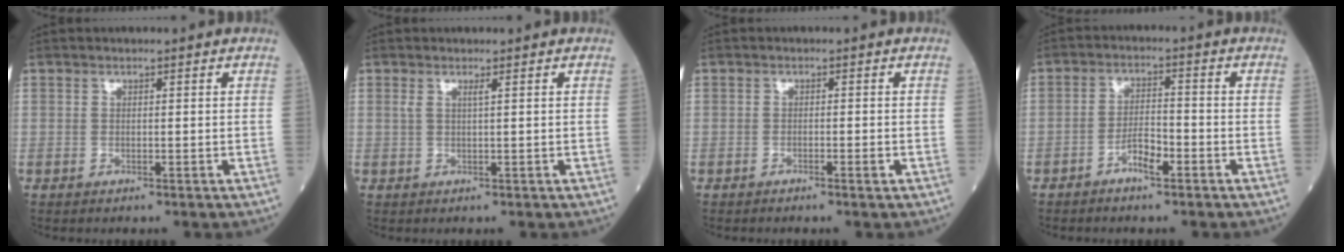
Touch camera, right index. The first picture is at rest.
{"total": 1.0, "force": [0.4, -0.2, 0.9], "torque": [-0.022, 0.002, 0.010]}
{"total": 1.1, "force": [-0.7, 0.0, 0.8], "torque": [-0.016, 0.001, -0.012]}
{"total": 3.9, "force": [-2.4, 1.0, 2.9], "torque": [-0.053, 0.006, -0.046]}